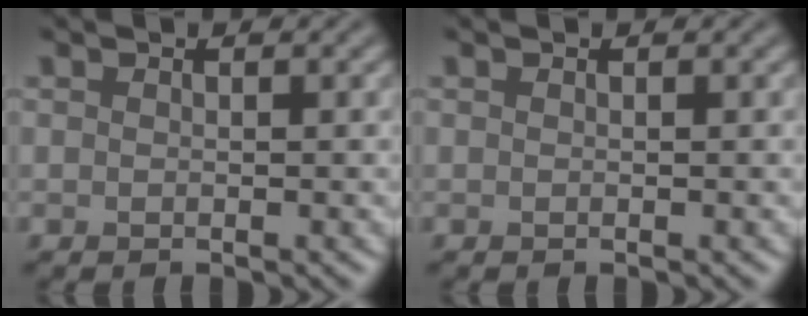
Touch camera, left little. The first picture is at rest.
{"total": 0.0}